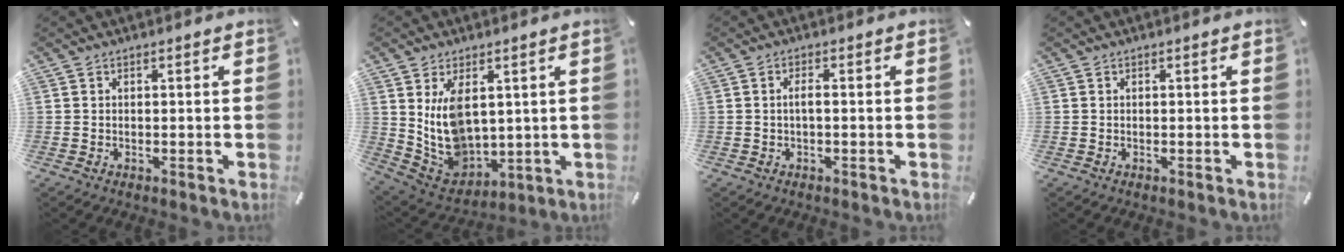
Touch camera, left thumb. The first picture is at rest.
{"total": 11.1, "force": [3.7, 7.8, 7.1], "torque": [-0.158, -0.024, 0.074]}
{"total": 1.9, "force": [-0.3, 0.4, 1.8], "torque": [-0.034, 0.003, -0.007]}
{"total": 0.0}